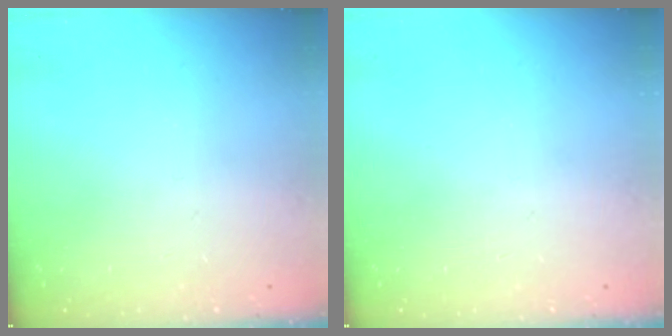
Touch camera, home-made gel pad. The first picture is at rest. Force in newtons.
{"total": 0.0}